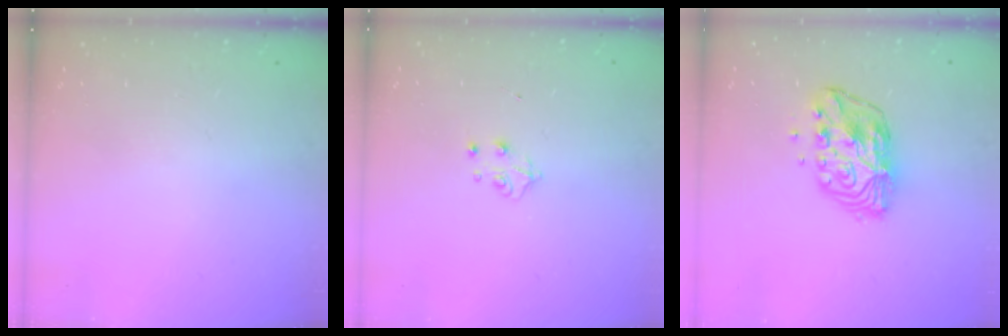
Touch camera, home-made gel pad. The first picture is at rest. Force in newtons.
{"total": 4.4, "press": 4.4, "slide": 0.7}
{"total": 12.5, "press": 12.5, "slide": 1.0}